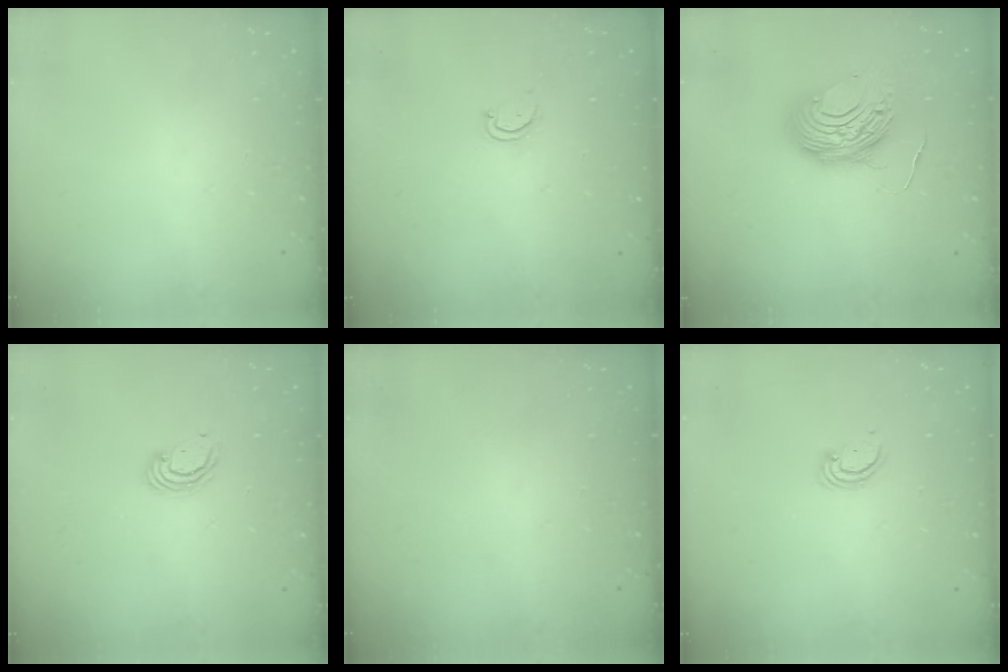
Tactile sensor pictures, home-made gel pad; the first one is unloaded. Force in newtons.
{"total": 2.7, "press": 2.7, "slide": 0.3}
{"total": 12.0, "press": 12.0, "slide": 0.9}
{"total": 3.8, "press": 3.8, "slide": 0.3}
{"total": 0.0}
{"total": 2.6, "press": 2.6, "slide": 0.2}